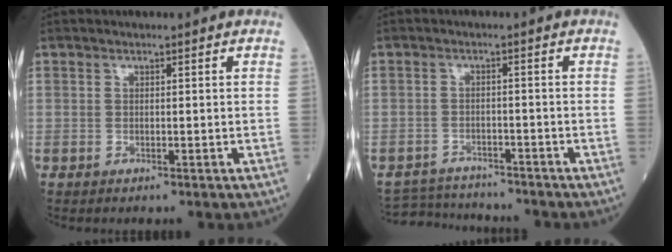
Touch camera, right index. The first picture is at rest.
{"total": 6.4, "force": [-6.3, 0.7, 0.2], "torque": [-0.005, 0.002, -0.104]}